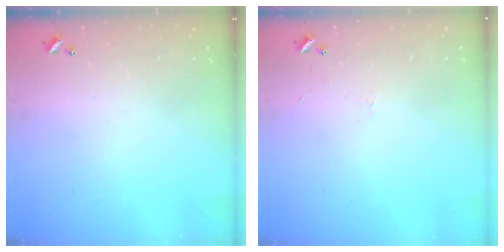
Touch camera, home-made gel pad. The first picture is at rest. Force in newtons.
{"total": 1.8, "press": 1.7, "slide": 0.4}